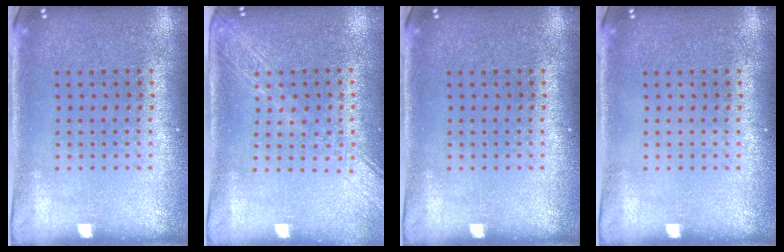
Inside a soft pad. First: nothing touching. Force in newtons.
{"total": 1.8, "press": 1.5, "slide": 1.0}
{"total": 0.0}
{"total": 0.0}